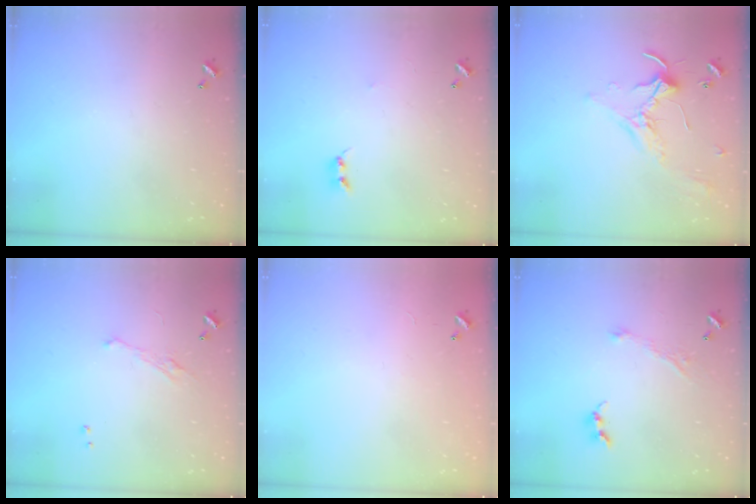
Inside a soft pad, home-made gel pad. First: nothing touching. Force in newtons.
{"total": 2.2, "press": 2.2, "slide": 0.4}
{"total": 1.7, "press": 1.6, "slide": 0.2}
{"total": 2.3, "press": 2.1, "slide": 0.8}
{"total": 7.2, "press": 7.2, "slide": 0.5}
{"total": 2.9, "press": 2.8, "slide": 0.4}